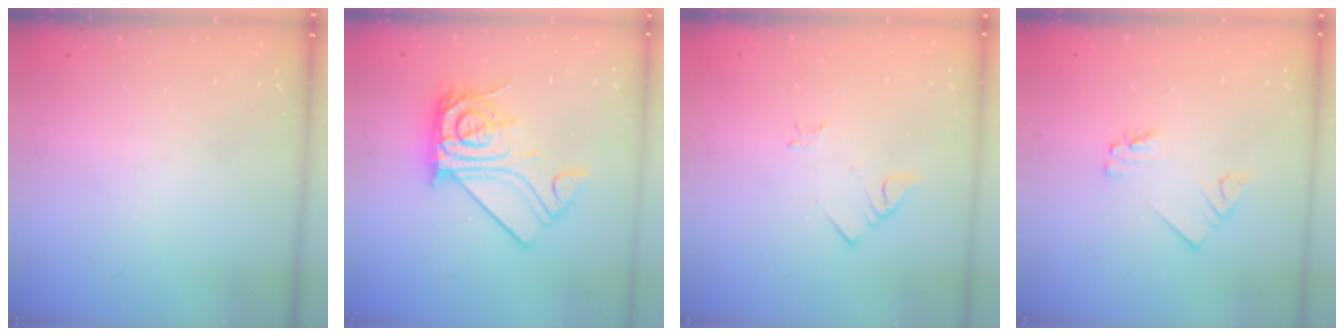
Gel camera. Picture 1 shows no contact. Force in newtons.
{"total": 15.3, "press": 15.2, "slide": 1.6}
{"total": 2.3, "press": 2.3, "slide": 0.3}
{"total": 1.7, "press": 1.7, "slide": 0.0}